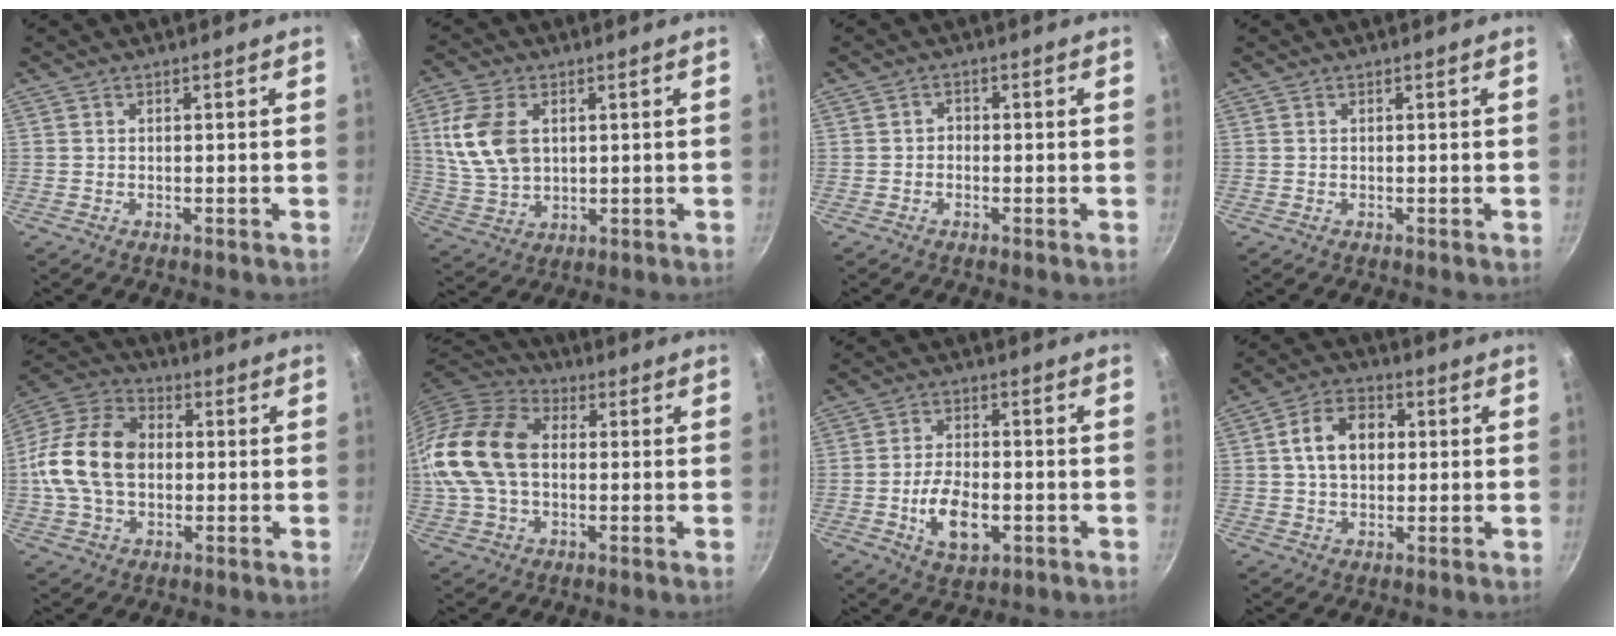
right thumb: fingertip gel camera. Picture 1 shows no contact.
{"total": 11.5, "force": [2.5, 7.8, 8.2], "torque": [-0.149, -0.008, 0.056]}
{"total": 1.3, "force": [-0.6, 1.1, 0.6], "torque": [-0.004, 0.007, -0.012]}
{"total": 0.0}
{"total": 17.0, "force": [0.1, 11.9, 12.1], "torque": [-0.212, 0.028, -0.012]}
{"total": 18.4, "force": [0.9, 12.7, 13.3], "torque": [-0.253, 0.031, 0.005]}
{"total": 9.7, "force": [-2.7, 5.4, 7.7], "torque": [-0.123, 0.013, -0.043]}
{"total": 9.7, "force": [1.4, 7.0, 6.6], "torque": [-0.087, 0.016, 0.014]}